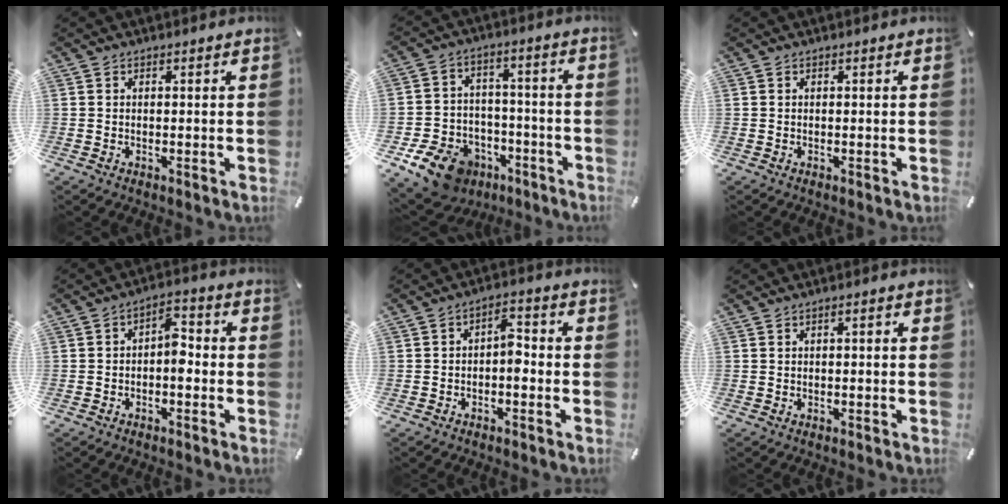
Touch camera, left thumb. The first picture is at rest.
{"total": 12.6, "force": [-7.9, 8.7, 4.7], "torque": [-0.070, 0.065, -0.132]}
{"total": 0.0}
{"total": 5.7, "force": [-1.5, 3.1, 4.5], "torque": [-0.071, 0.015, -0.030]}
{"total": 4.8, "force": [-1.6, 2.6, 3.8], "torque": [-0.066, 0.019, -0.031]}
{"total": 1.1, "force": [-0.4, 0.3, 1.0], "torque": [-0.018, 0.002, -0.007]}